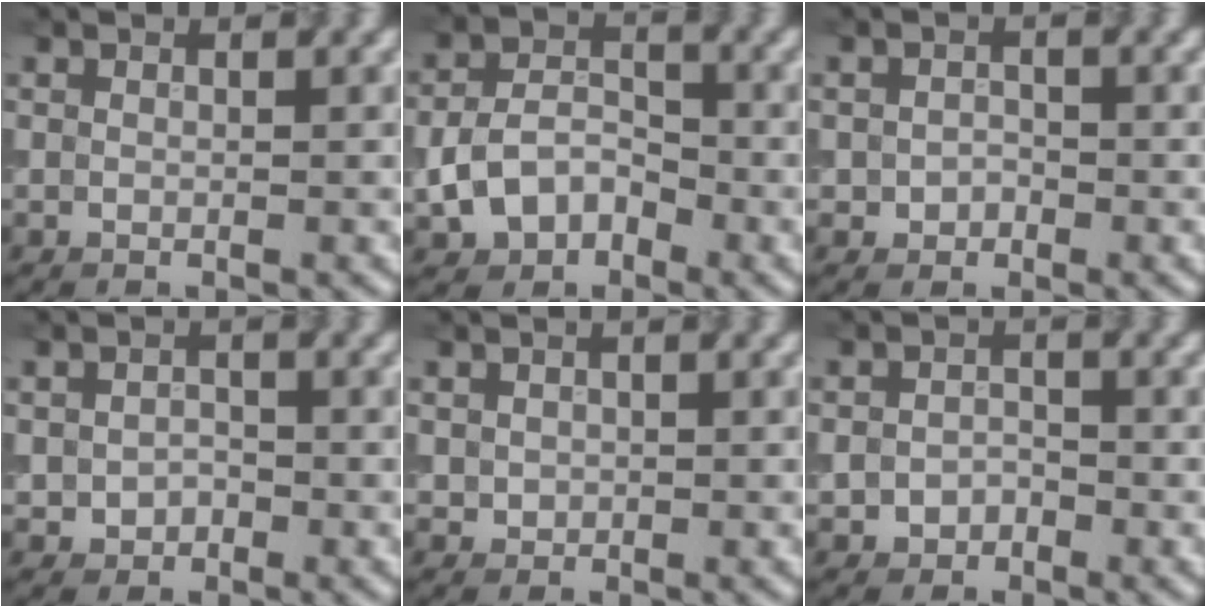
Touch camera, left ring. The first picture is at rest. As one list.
[{"total": 4.5, "force": [-1.8, 3.3, 2.6], "torque": [-0.051, 0.000, -0.035]}, {"total": 1.4, "force": [-0.4, 1.2, 0.6], "torque": [-0.006, -0.002, -0.011]}, {"total": 1.8, "force": [-0.4, 1.5, 0.9], "torque": [-0.015, -0.004, -0.011]}, {"total": 1.0, "force": [0.1, 1.0, 0.3], "torque": [-0.002, -0.004, 0.003]}, {"total": 1.9, "force": [-0.8, 1.5, 0.9], "torque": [-0.016, -0.002, -0.017]}]